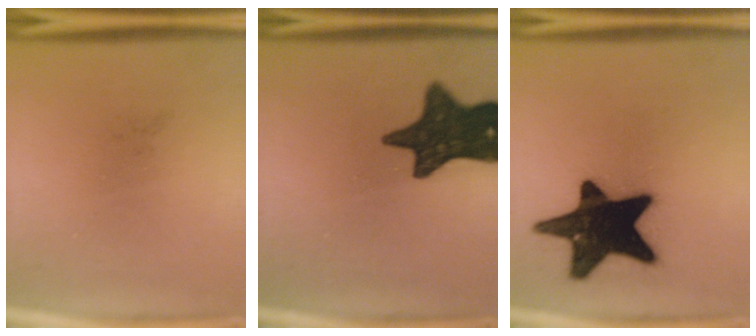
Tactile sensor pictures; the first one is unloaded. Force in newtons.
{"total": 15.5}
{"total": 19.8}